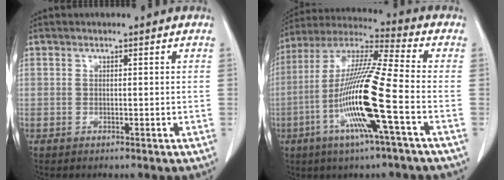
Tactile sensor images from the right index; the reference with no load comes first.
{"total": 16.6, "force": [-5.0, -0.4, 15.9], "torque": [-0.318, -0.011, -0.105]}